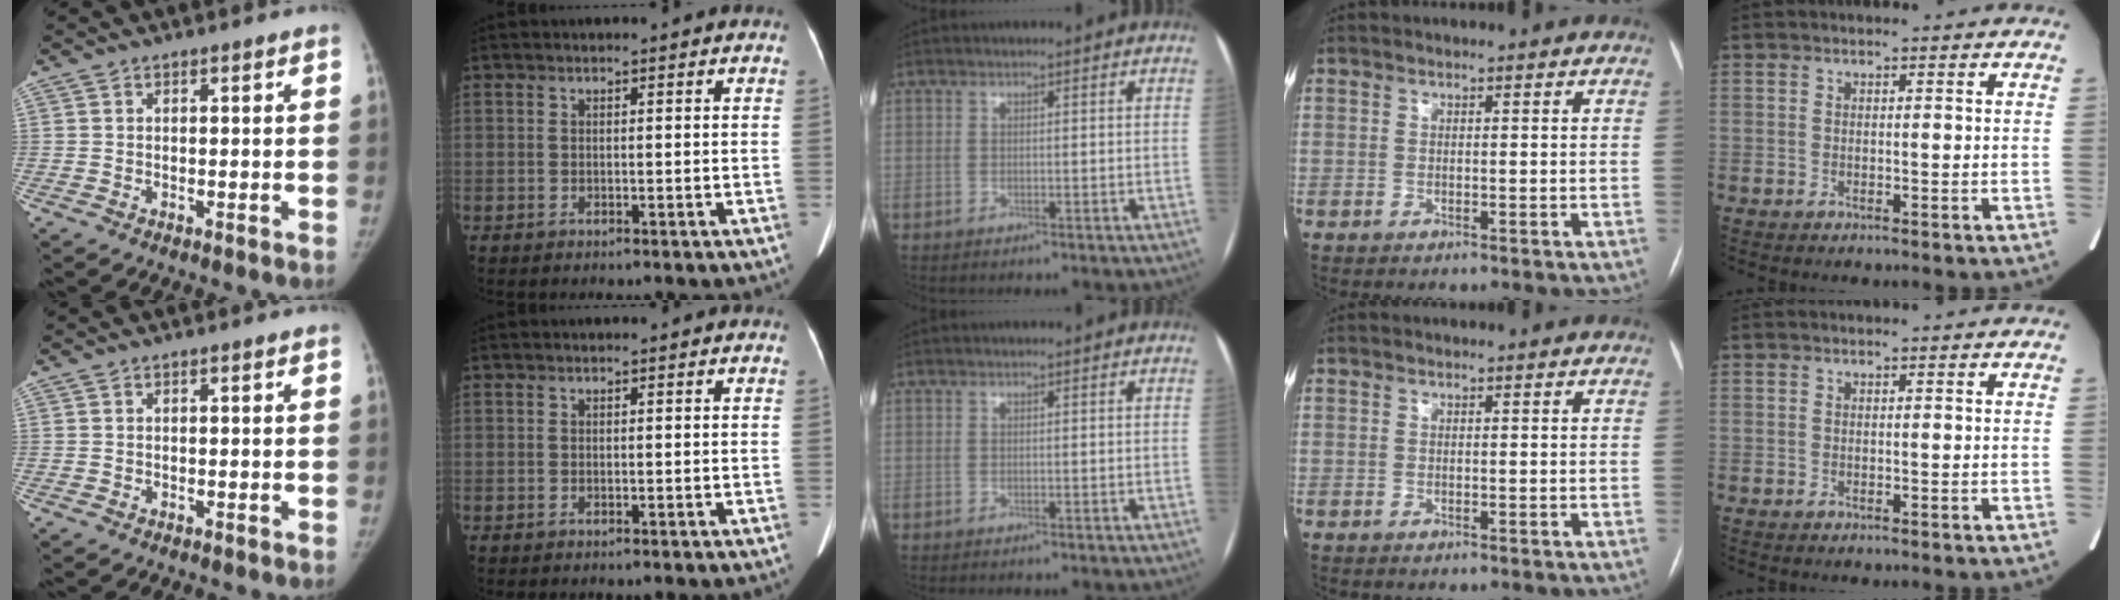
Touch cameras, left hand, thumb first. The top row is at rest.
{}